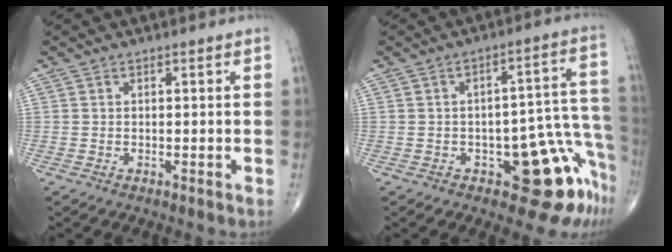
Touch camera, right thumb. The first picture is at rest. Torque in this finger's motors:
{"motor_torque": [3.05, 1.97, 0.88, -0.56, 0.03]}